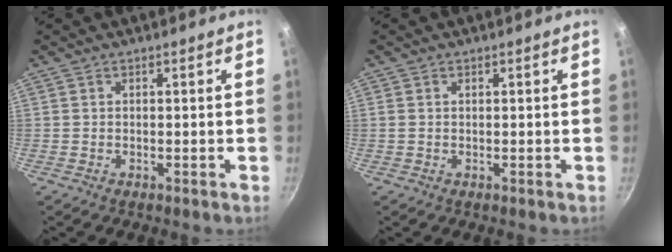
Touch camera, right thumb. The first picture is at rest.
{"total": 0.6, "force": [0.2, 0.4, 0.4], "torque": [-0.009, 0.002, 0.003]}